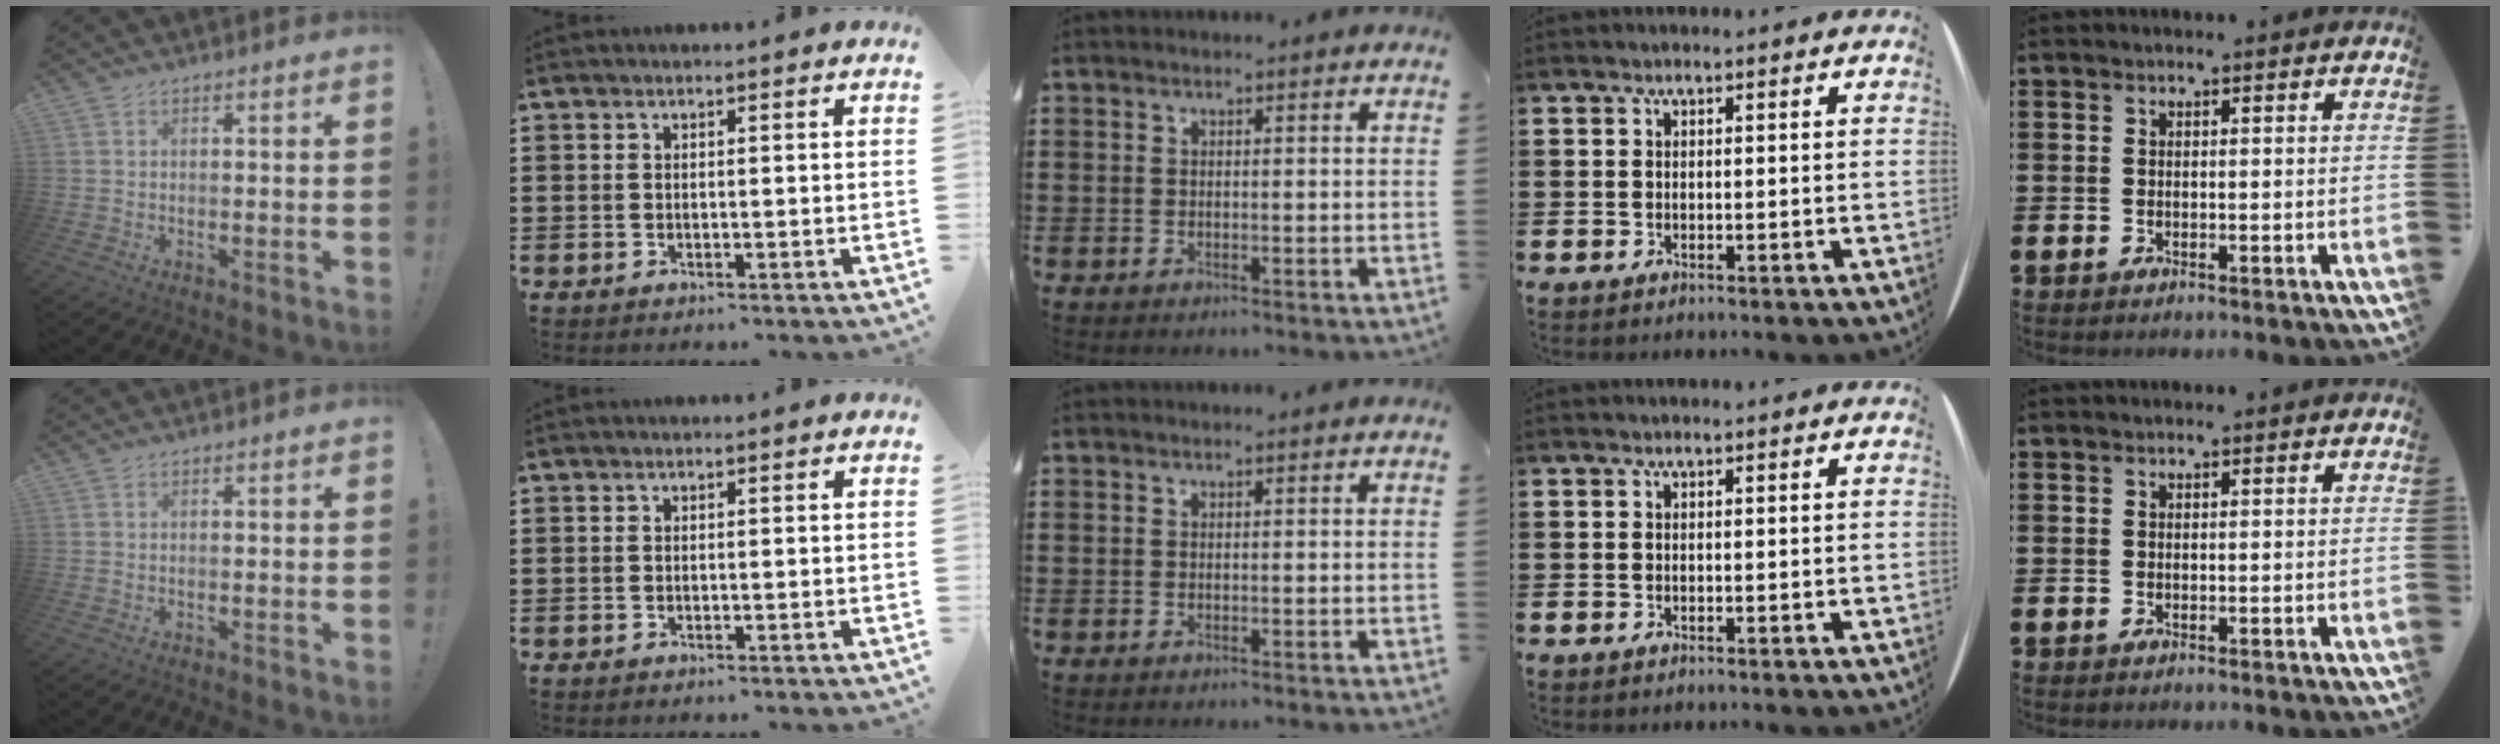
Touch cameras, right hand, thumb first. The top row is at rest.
{}